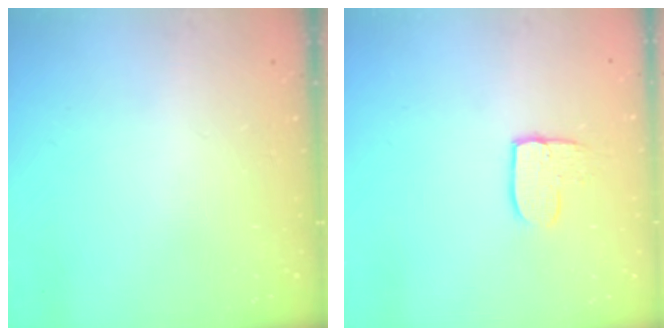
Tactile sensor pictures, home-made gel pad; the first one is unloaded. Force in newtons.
{"total": 7.0, "press": 7.0, "slide": 0.4}